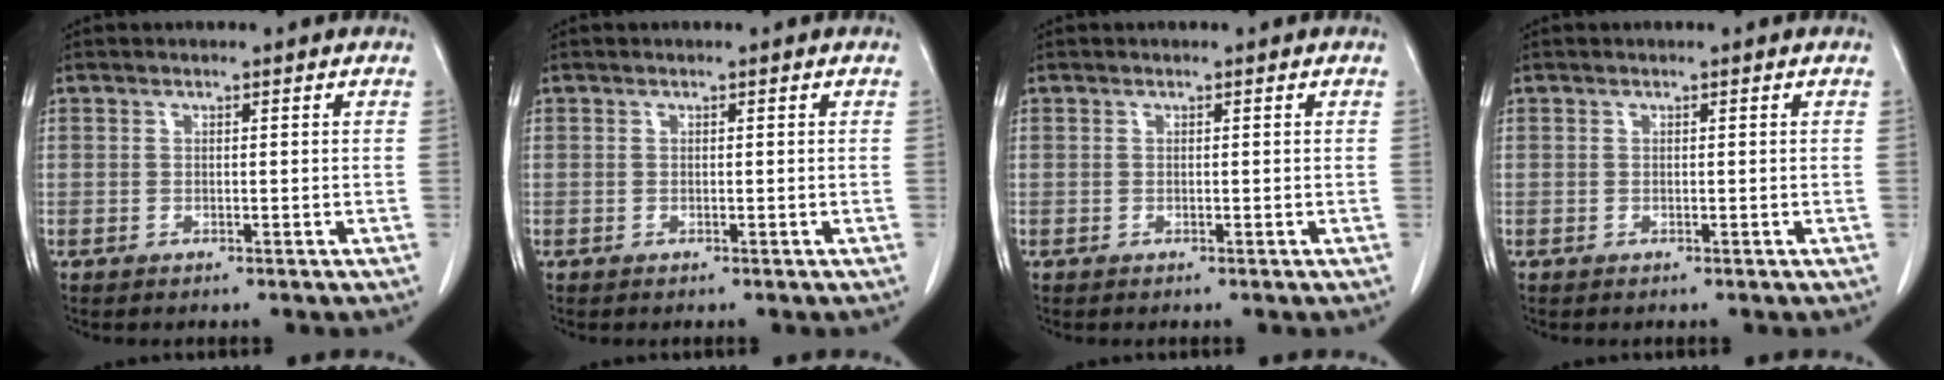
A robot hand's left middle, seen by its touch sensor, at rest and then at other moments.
{"total": 0.0}
{"total": 0.0}
{"total": 0.0}